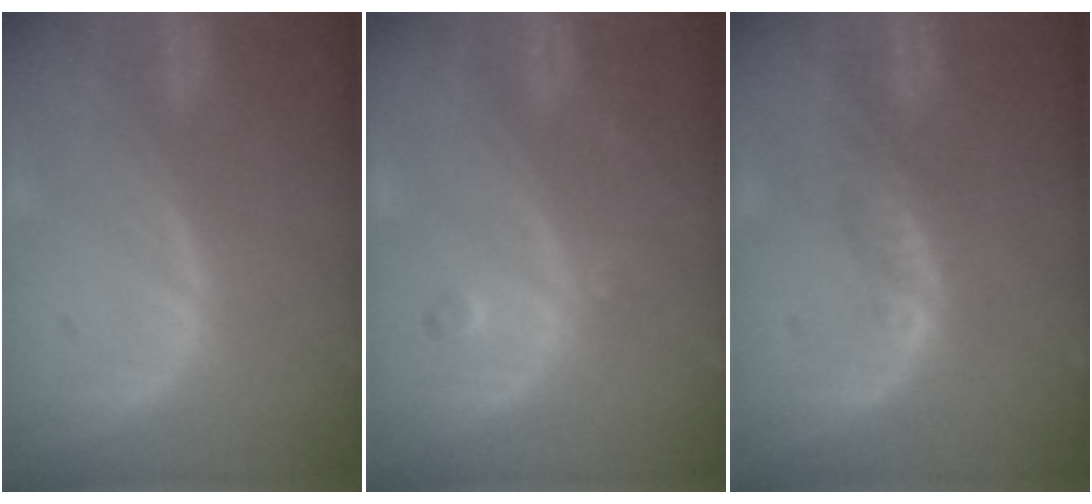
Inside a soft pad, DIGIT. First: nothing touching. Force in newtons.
{"total": 2.1, "press": 1.8, "slide": 1.1}
{"total": 1.8, "press": 1.6, "slide": 0.8}